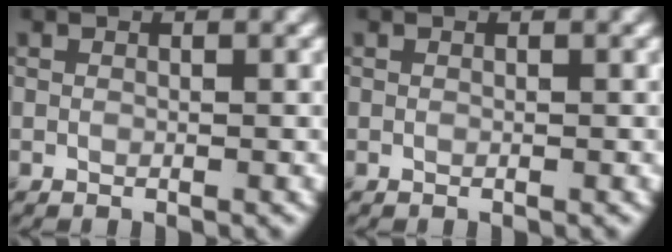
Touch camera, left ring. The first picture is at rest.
{"total": 0.0}